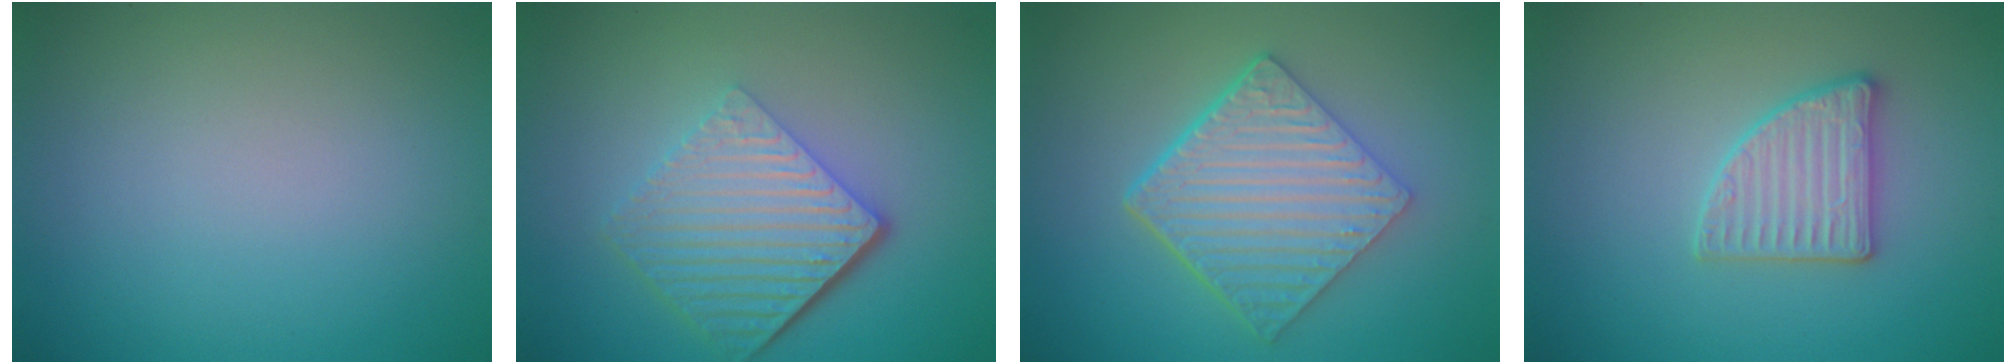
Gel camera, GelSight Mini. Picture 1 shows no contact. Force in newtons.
{"total": 6.4, "press": 4.3, "slide": 4.8}
{"total": 6.3, "press": 4.6, "slide": 4.3}
{"total": 2.8, "press": 2.8, "slide": 0.4}